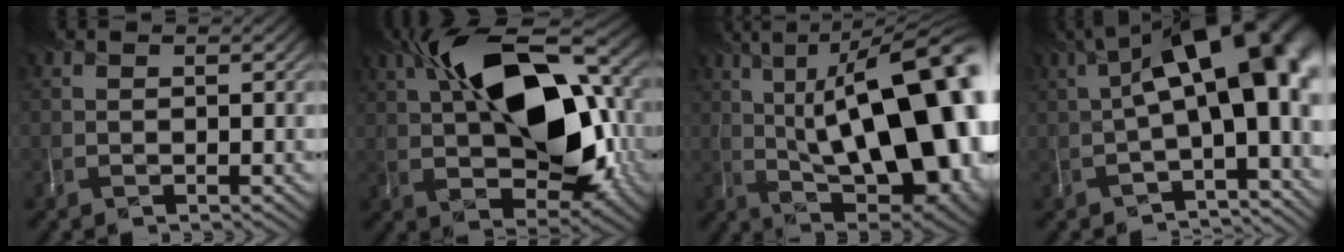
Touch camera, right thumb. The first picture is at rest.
{"total": 16.7, "force": [2.2, 9.0, 13.9], "torque": [-0.210, 0.024, 0.024]}
{"total": 21.4, "force": [1.4, 9.4, 19.2], "torque": [-0.247, 0.034, 0.017]}
{"total": 16.4, "force": [0.5, 7.0, 14.8], "torque": [-0.198, 0.020, 0.025]}